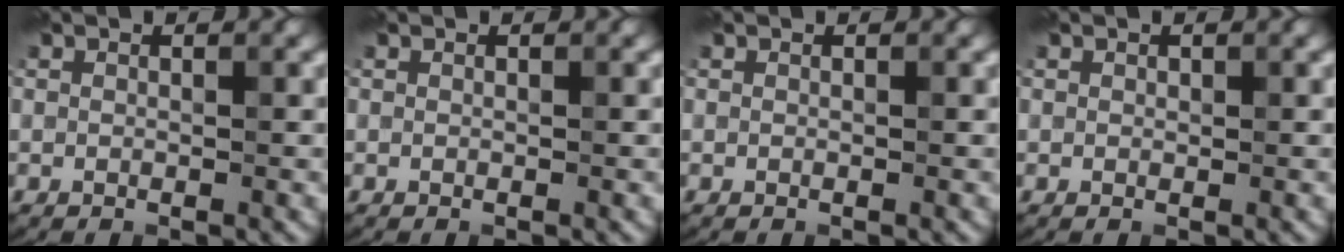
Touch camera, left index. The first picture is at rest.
{"total": 0.0}
{"total": 0.0}
{"total": 0.0}